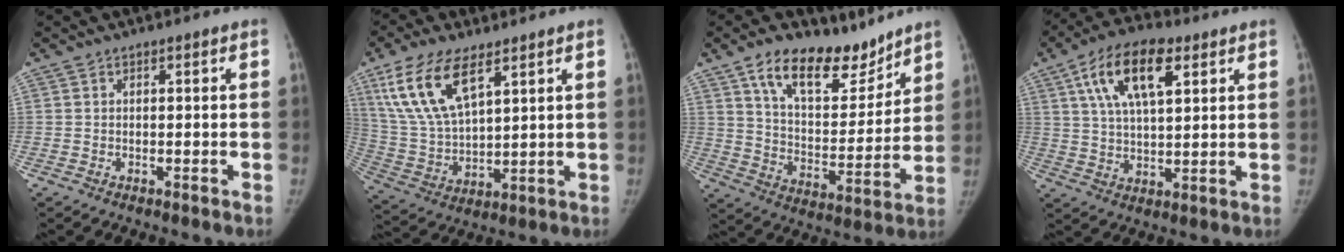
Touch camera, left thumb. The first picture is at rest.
{"total": 15.2, "force": [8.1, 6.5, 11.1], "torque": [-0.214, -0.024, 0.166]}
{"total": 16.6, "force": [11.8, 7.9, 8.5], "torque": [-0.089, -0.071, 0.204]}
{"total": 13.9, "force": [6.0, 6.2, 10.8], "torque": [-0.179, -0.003, 0.103]}